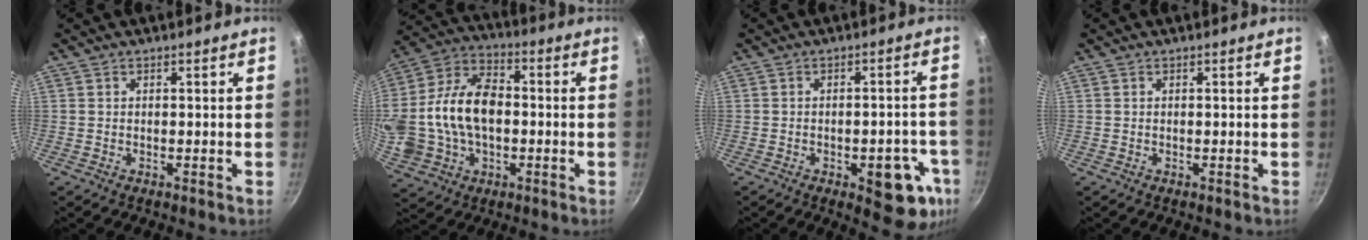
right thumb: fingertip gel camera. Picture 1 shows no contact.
{"total": 20.5, "force": [-0.6, 13.8, 15.2], "torque": [-0.288, 0.035, -0.011]}
{"total": 12.0, "force": [-4.7, 5.4, 9.7], "torque": [-0.064, 0.019, -0.055]}
{"total": 0.0}